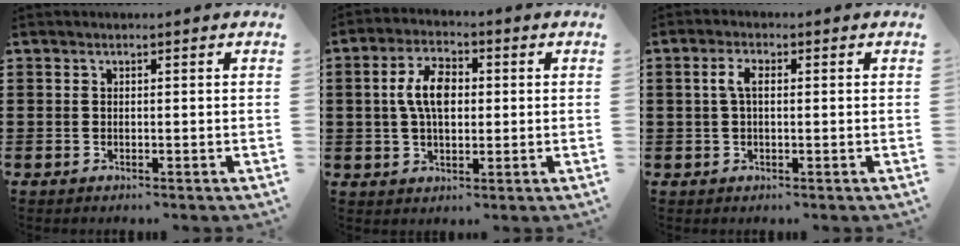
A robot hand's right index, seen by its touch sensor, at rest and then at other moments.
{"total": 7.0, "force": [0.7, 3.6, 5.9], "torque": [-0.126, 0.013, 0.008]}
{"total": 2.9, "force": [0.3, 1.2, 2.7], "torque": [-0.062, 0.004, 0.001]}